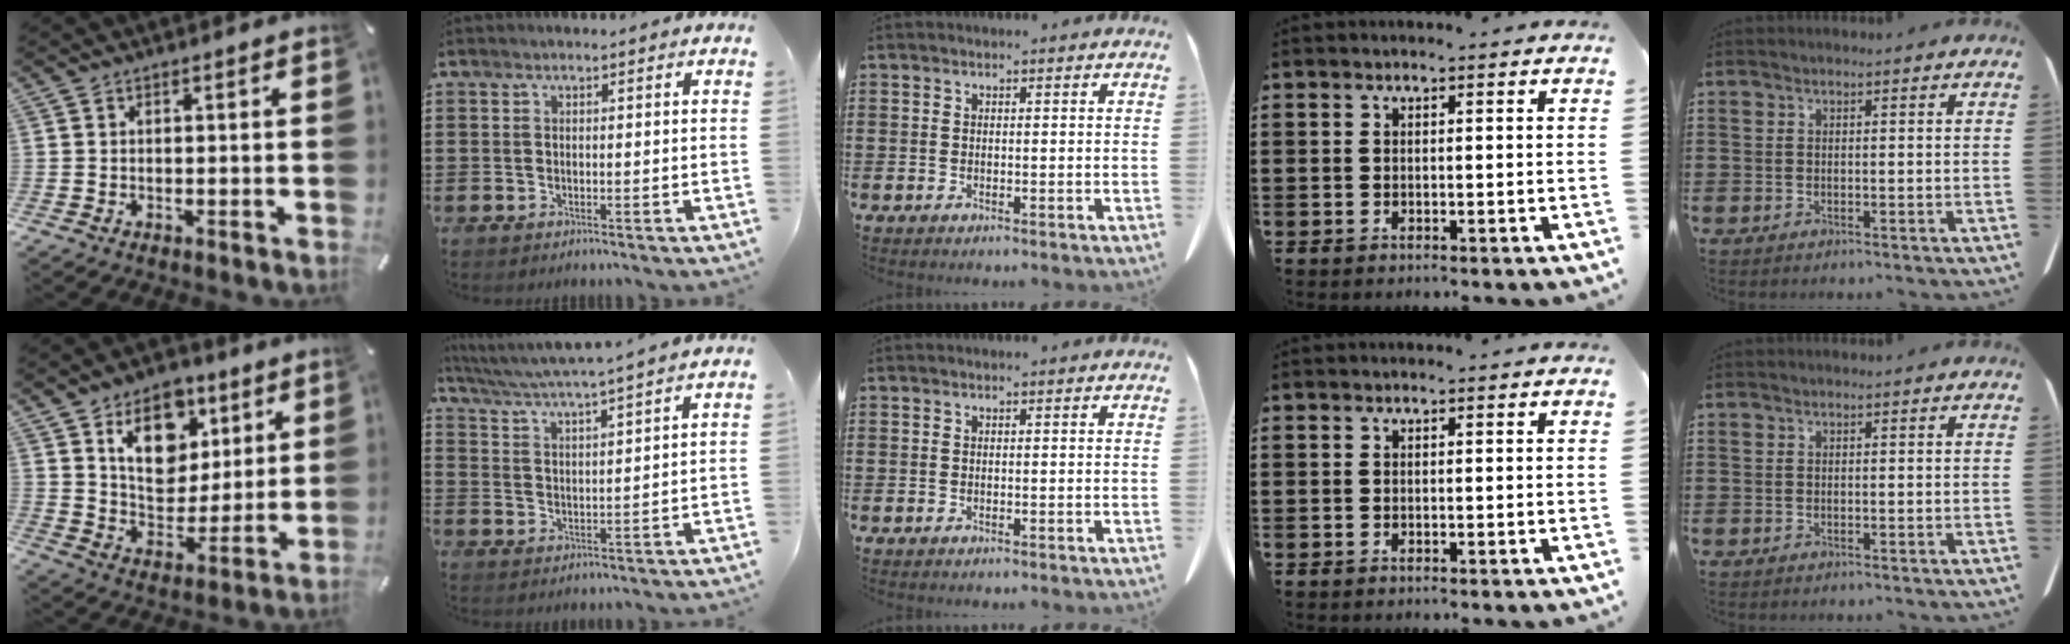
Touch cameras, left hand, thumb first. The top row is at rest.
{"thumb": {"total": 15.1, "force": [7.5, 10.8, 7.4], "torque": [-0.101, -0.034, 0.136]}, "index": {"total": 4.1, "force": [3.7, -0.8, 1.6], "torque": [-0.049, -0.028, 0.058]}}